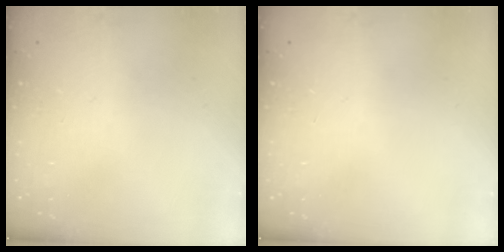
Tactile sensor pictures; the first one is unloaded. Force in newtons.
{"total": 0.0}